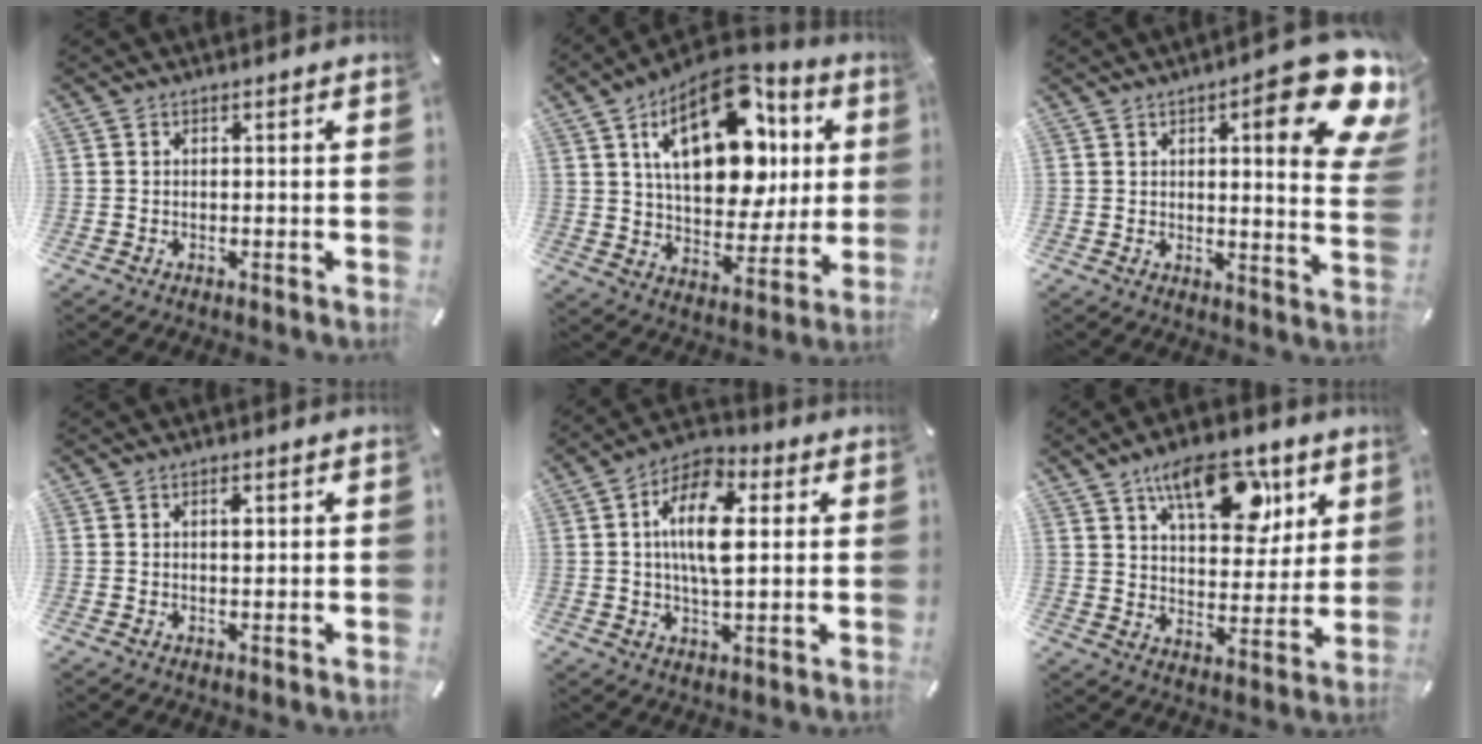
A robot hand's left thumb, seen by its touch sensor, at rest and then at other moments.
{"total": 24.2, "force": [8.8, 13.7, 17.8], "torque": [-0.299, -0.030, 0.147]}
{"total": 18.3, "force": [8.8, 5.3, 15.2], "torque": [-0.189, -0.066, 0.130]}
{"total": 1.7, "force": [0.4, 0.8, 1.4], "torque": [-0.014, -0.003, 0.003]}
{"total": 12.8, "force": [2.4, 6.4, 10.8], "torque": [-0.214, 0.000, 0.038]}
{"total": 16.6, "force": [9.1, 8.8, 10.8], "torque": [-0.151, -0.033, 0.154]}